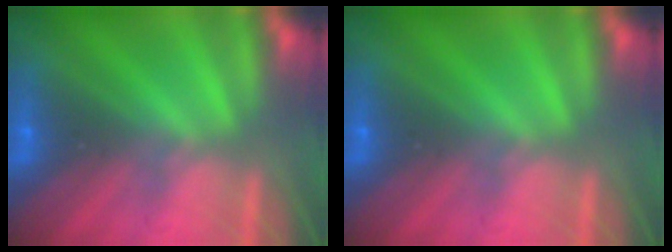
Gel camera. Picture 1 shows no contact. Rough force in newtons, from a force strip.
{"total": 0.0}